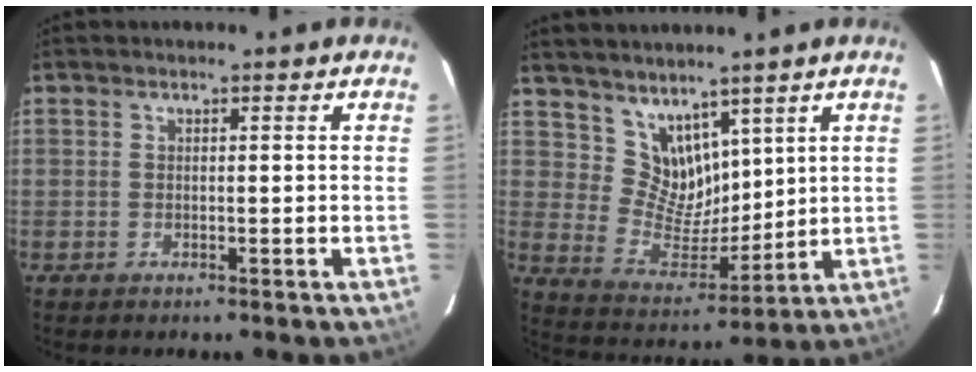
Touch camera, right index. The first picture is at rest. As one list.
[{"total": 13.3, "force": [9.1, 8.3, 5.1], "torque": [-0.096, -0.008, 0.190]}]